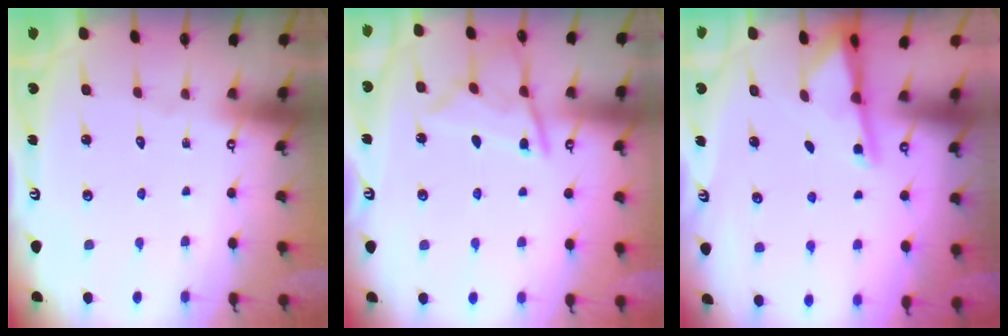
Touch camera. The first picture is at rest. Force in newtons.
{"total": 10.7, "press": 10.7, "slide": 1.0}
{"total": 3.0, "press": 2.9, "slide": 0.6}